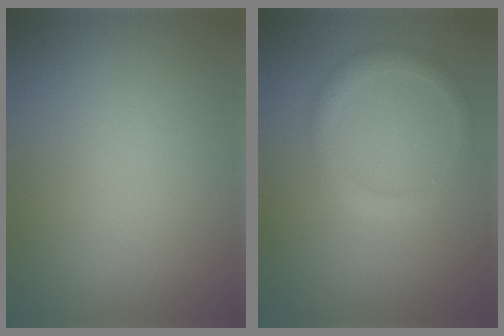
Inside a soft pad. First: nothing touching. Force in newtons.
{"total": 1.8, "press": 1.8, "slide": 0.2}